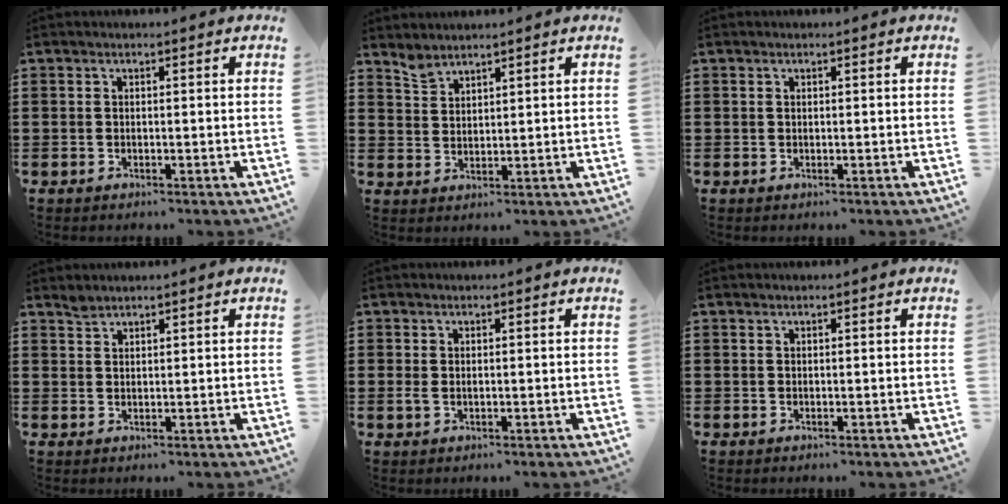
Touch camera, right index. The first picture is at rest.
{"total": 2.4, "force": [2.3, 0.6, 0.3], "torque": [-0.013, -0.001, 0.045]}
{"total": 0.0}
{"total": 1.3, "force": [1.3, 0.3, 0.1], "torque": [-0.005, -0.001, 0.025]}
{"total": 1.3, "force": [0.1, 0.7, 1.0], "torque": [-0.023, 0.004, 0.001]}
{"total": 0.0}